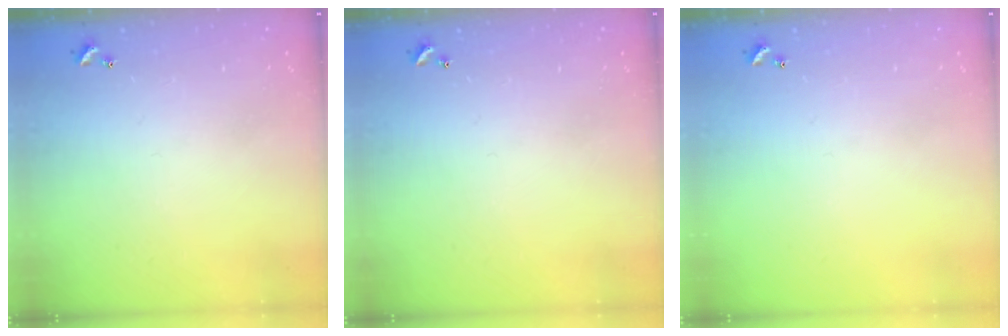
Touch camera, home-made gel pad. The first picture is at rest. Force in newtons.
{"total": 0.0}
{"total": 0.0}